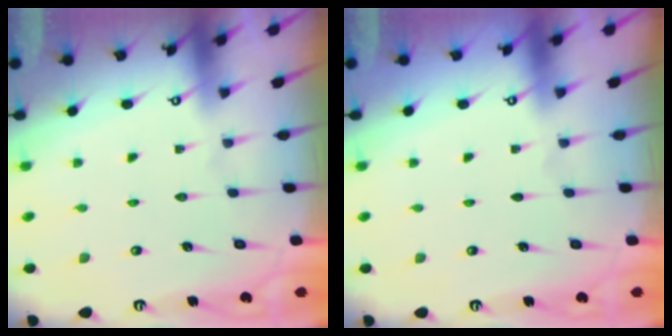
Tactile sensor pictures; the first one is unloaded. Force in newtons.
{"total": 0.0}